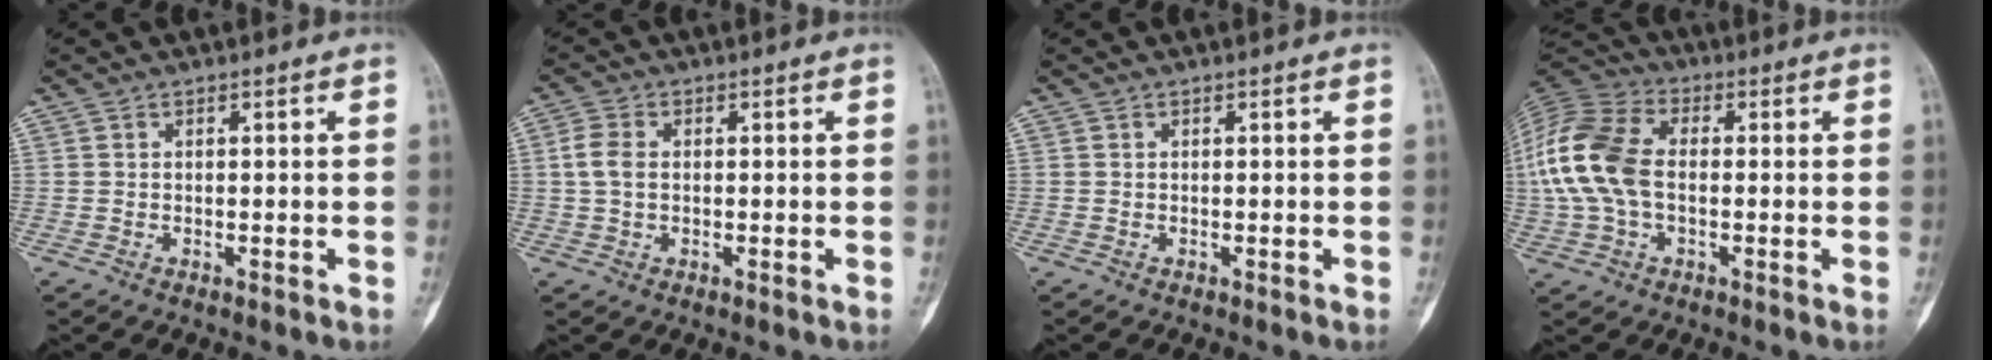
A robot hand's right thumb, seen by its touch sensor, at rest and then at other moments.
{"total": 4.1, "force": [0.3, 2.6, 3.1], "torque": [-0.068, 0.009, 0.001]}
{"total": 0.0}
{"total": 15.2, "force": [-0.1, 9.6, 11.9], "torque": [-0.266, 0.029, -0.008]}